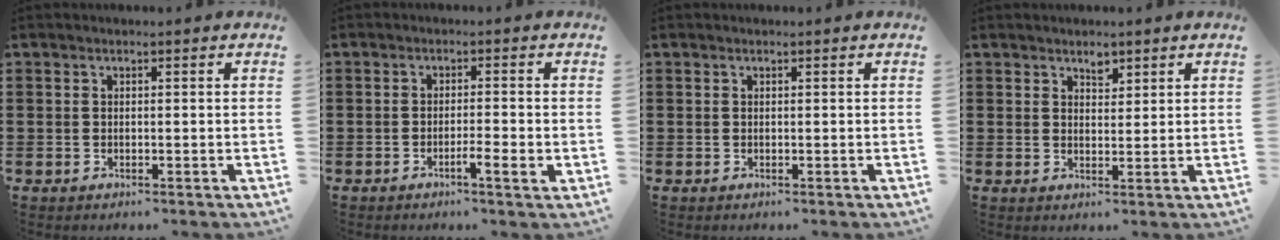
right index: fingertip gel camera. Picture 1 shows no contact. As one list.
[{"total": 3.1, "force": [-1.5, 0.1, 2.8], "torque": [-0.046, -0.007, -0.025]}, {"total": 0.0}, {"total": 2.2, "force": [1.7, 1.0, 0.8], "torque": [-0.011, 0.000, 0.030]}]